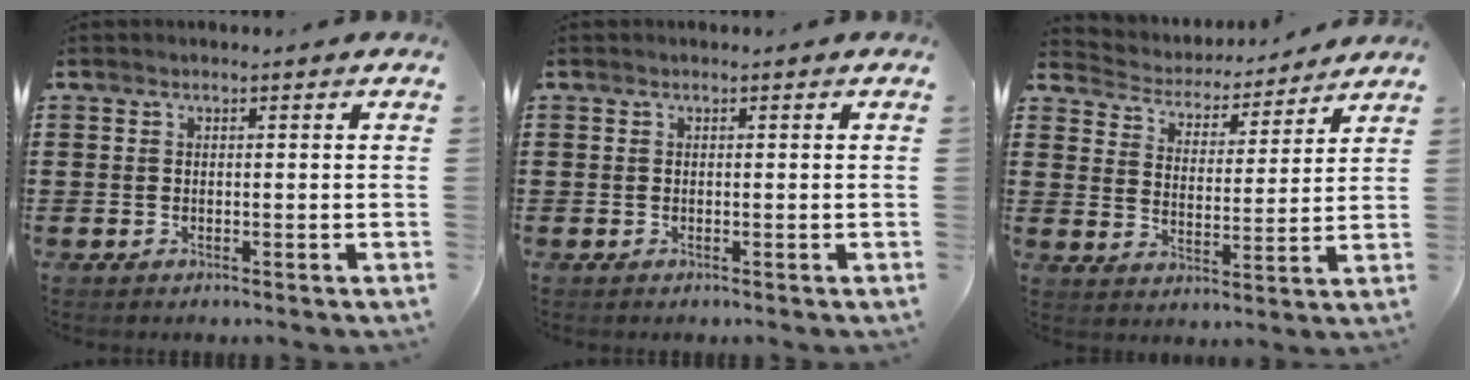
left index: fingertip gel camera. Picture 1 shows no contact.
{"total": 0.0}
{"total": 4.3, "force": [4.3, 0.7, 0.1], "torque": [-0.030, -0.033, 0.069]}